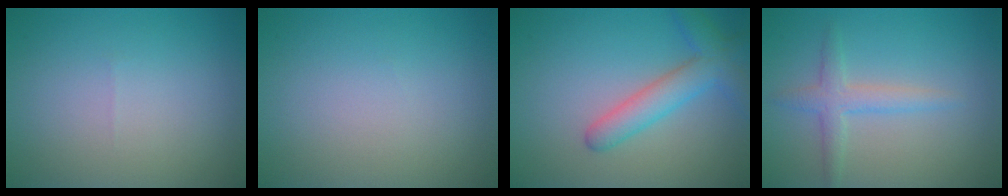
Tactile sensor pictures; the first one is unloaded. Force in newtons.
{"total": 0.0}
{"total": 4.0, "press": 4.0, "slide": 0.3}
{"total": 2.4, "press": 2.4, "slide": 0.2}